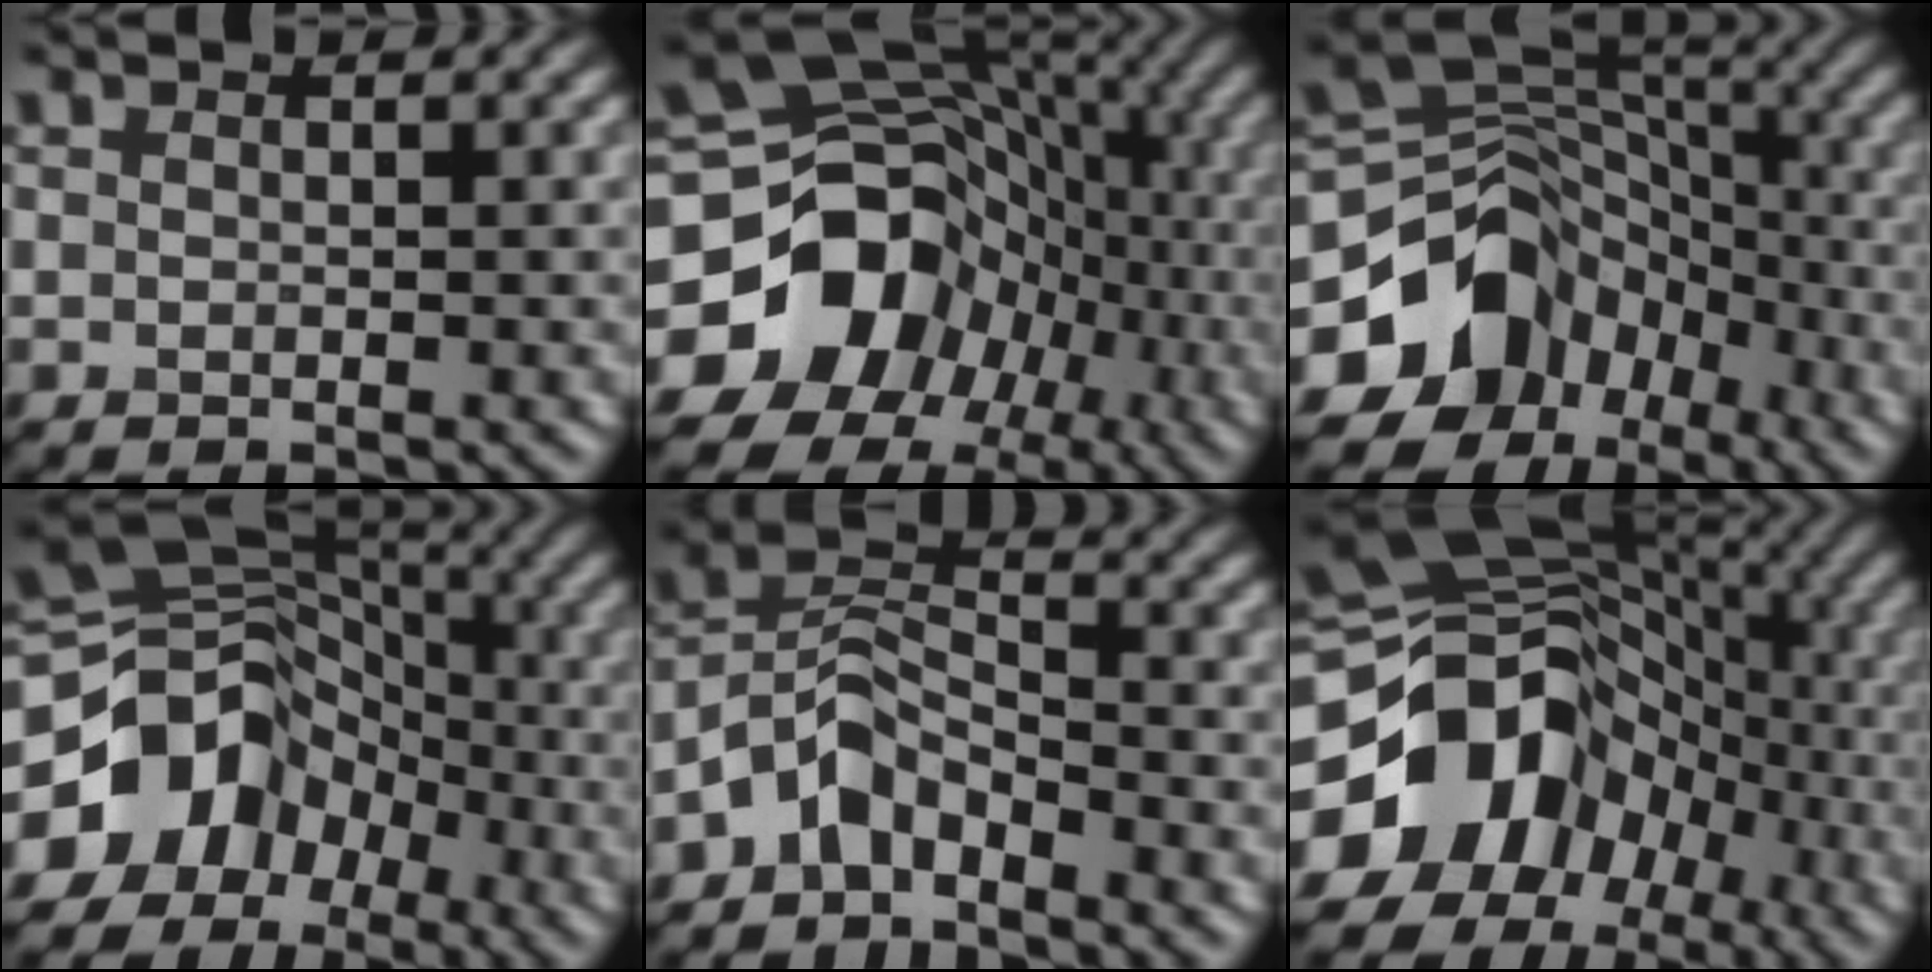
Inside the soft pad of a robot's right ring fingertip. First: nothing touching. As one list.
[{"total": 13.8, "force": [-4.3, 11.4, 6.4], "torque": [-0.126, -0.006, -0.081]}, {"total": 11.6, "force": [-5.2, 9.2, 4.9], "torque": [-0.101, -0.003, -0.093]}, {"total": 10.9, "force": [-4.7, 8.7, 4.5], "torque": [-0.086, 0.004, -0.092]}, {"total": 4.0, "force": [-3.0, 1.9, 1.9], "torque": [-0.029, 0.012, -0.069]}, {"total": 14.6, "force": [-5.0, 11.6, 7.3], "torque": [-0.127, 0.002, -0.092]}]